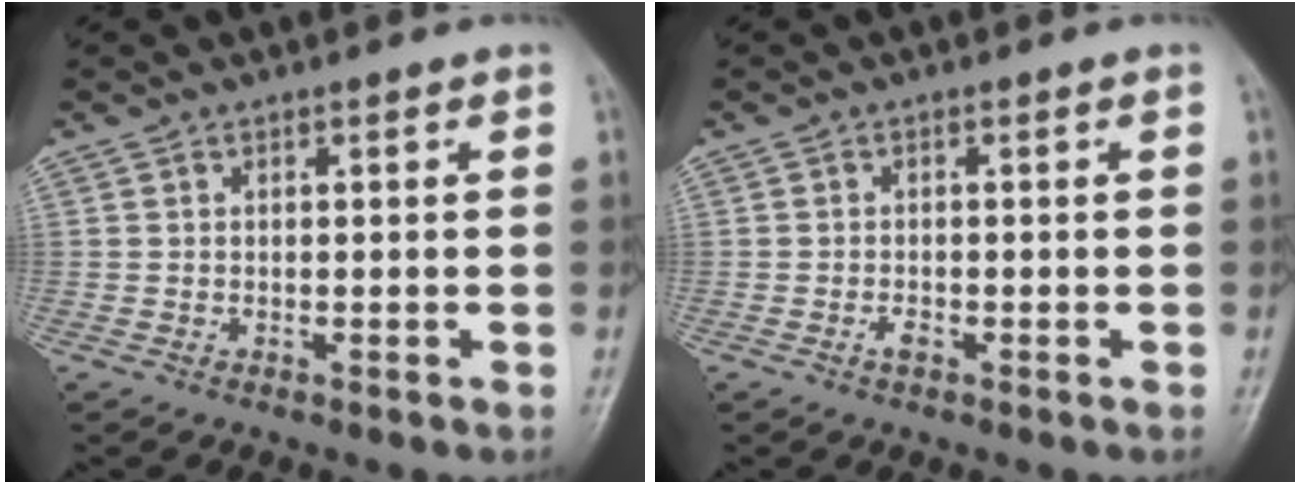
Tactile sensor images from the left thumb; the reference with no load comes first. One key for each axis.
{"total": 1.4, "fx": -0.7, "fy": 0.7, "fz": 0.9, "tx": -0.017, "ty": 0.001, "tz": -0.014}